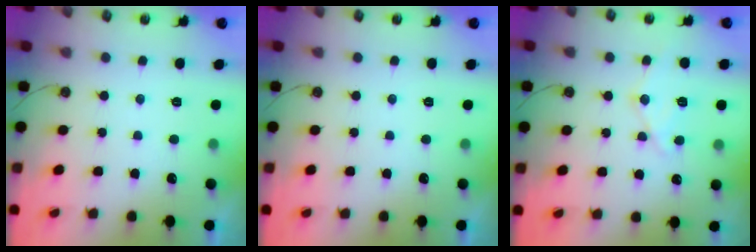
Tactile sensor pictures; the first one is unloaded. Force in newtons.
{"total": 0.0}
{"total": 12.8, "press": 12.7, "slide": 1.4}